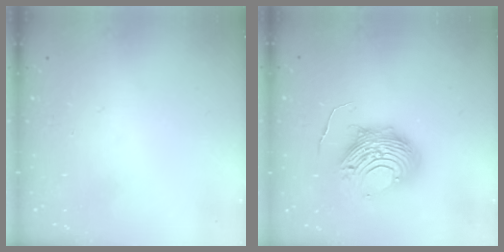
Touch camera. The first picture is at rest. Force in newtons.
{"total": 13.5, "press": 13.4, "slide": 1.4}